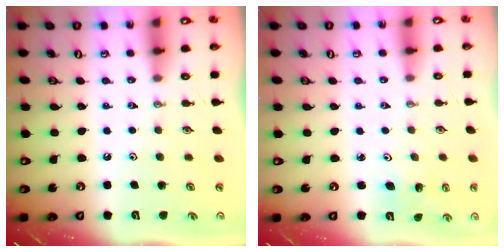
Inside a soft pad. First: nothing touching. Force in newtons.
{"total": 2.4, "press": 2.4, "slide": 0.1}